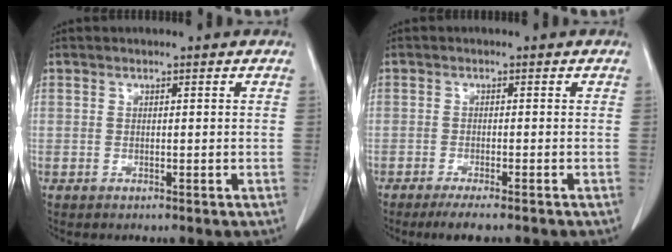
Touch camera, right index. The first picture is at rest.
{"total": 5.3, "force": [-4.3, 0.5, 3.1], "torque": [-0.039, -0.010, -0.065]}